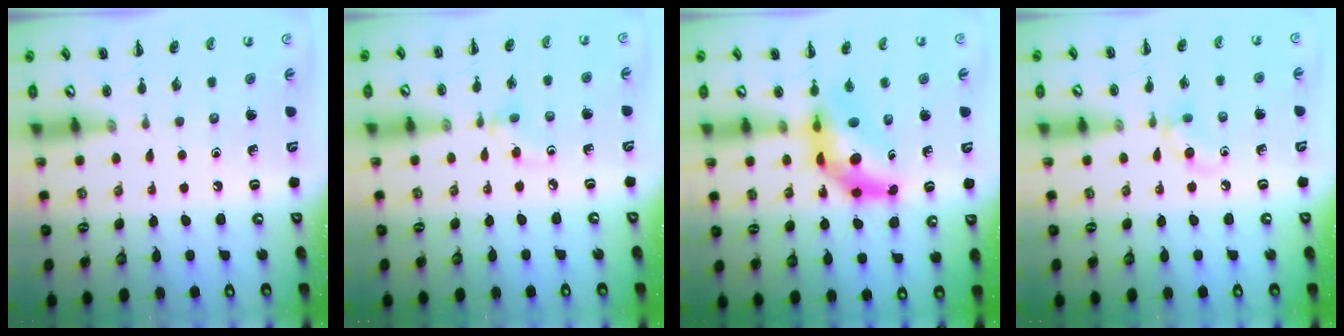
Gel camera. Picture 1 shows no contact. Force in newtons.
{"total": 2.9, "press": 2.8, "slide": 0.8}
{"total": 7.6, "press": 7.2, "slide": 2.3}
{"total": 5.6, "press": 5.3, "slide": 1.6}